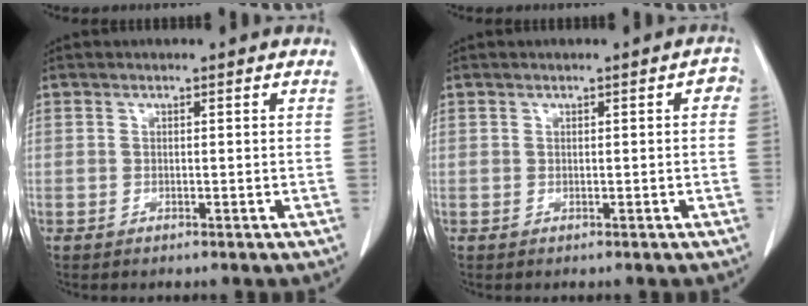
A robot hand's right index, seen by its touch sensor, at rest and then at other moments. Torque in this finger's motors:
{"motor_torque": [0.10, -0.08, 0.01, 0.00]}